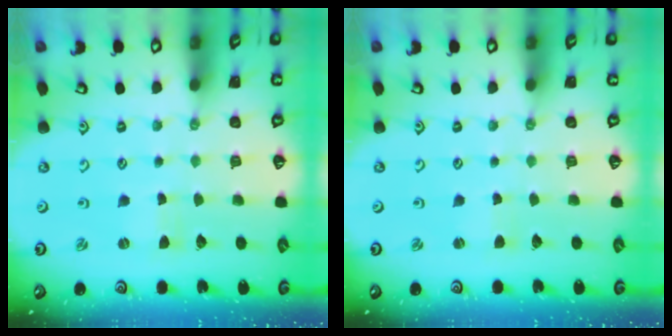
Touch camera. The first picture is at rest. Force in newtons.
{"total": 2.0, "press": 2.0, "slide": 0.4}